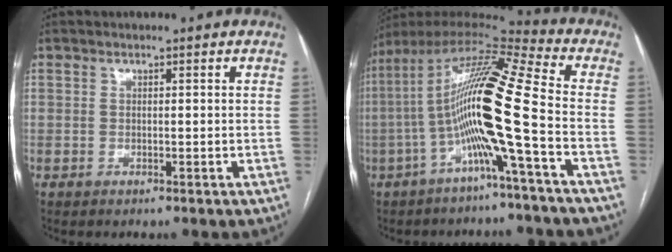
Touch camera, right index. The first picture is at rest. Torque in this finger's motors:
{"motor_torque": [2.14, 0.00, 1.05, 0.21]}